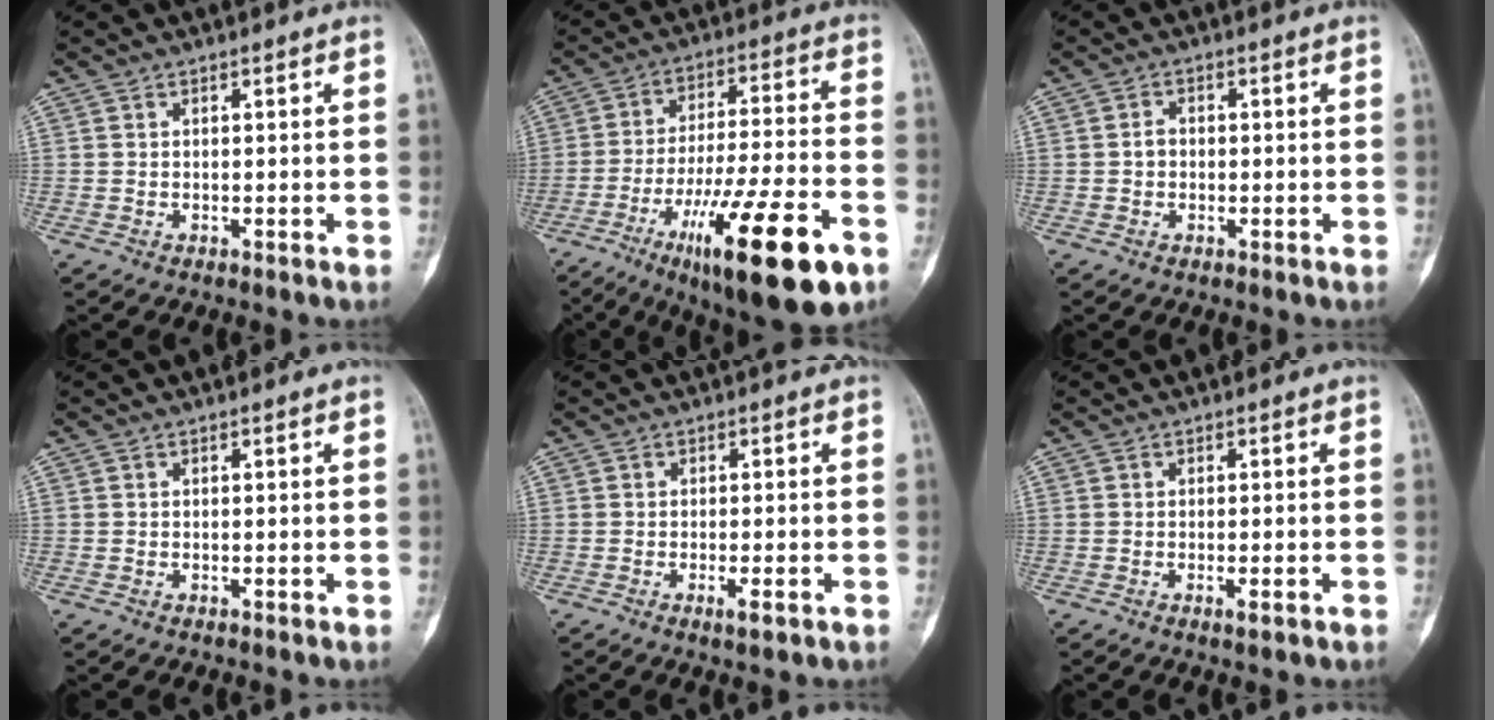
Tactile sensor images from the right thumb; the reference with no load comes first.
{"total": 22.3, "force": [-10.8, 5.1, 18.8], "torque": [-0.304, 0.036, -0.167]}
{"total": 2.0, "force": [-0.3, 1.7, 1.1], "torque": [-0.008, 0.008, -0.009]}
{"total": 0.0}
{"total": 2.5, "force": [-1.2, 0.5, 2.1], "torque": [-0.035, -0.003, -0.019]}
{"total": 1.6, "force": [-0.7, 0.4, 1.4], "torque": [-0.022, -0.002, -0.010]}